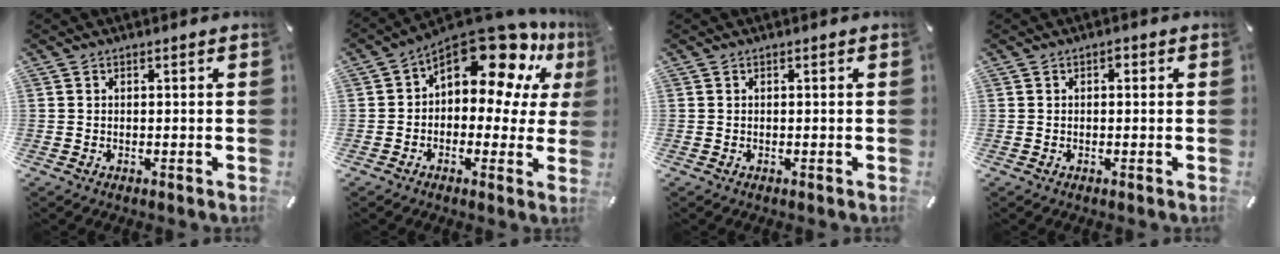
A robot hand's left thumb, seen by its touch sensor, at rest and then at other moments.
{"total": 17.3, "force": [10.3, 8.8, 10.8], "torque": [-0.161, -0.077, 0.180]}
{"total": 0.0}
{"total": 0.9, "force": [0.1, 0.6, 0.6], "torque": [-0.013, 0.005, 0.000]}